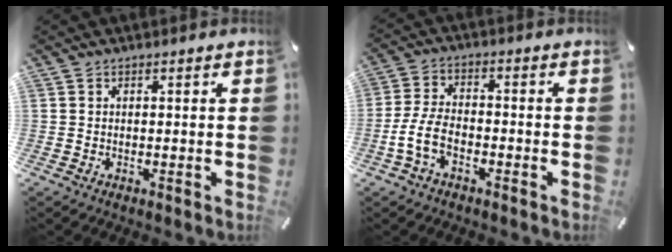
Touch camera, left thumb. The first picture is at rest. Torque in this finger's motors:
{"motor_torque": [-0.09, 0.55, 0.50, 0.46, 0.15]}